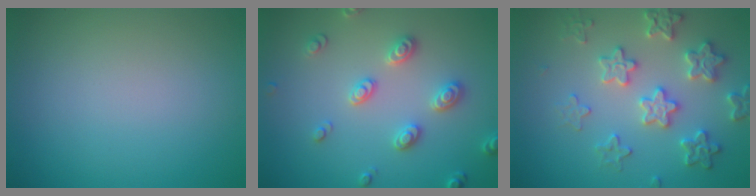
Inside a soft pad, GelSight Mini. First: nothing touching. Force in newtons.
{"total": 2.9, "press": 2.8, "slide": 0.4}
{"total": 4.0, "press": 3.9, "slide": 0.9}